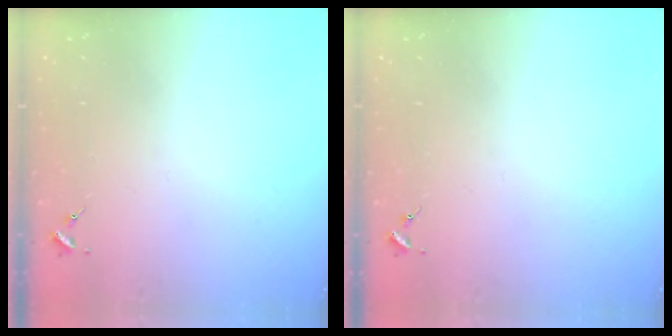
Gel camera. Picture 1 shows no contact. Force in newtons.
{"total": 0.0}